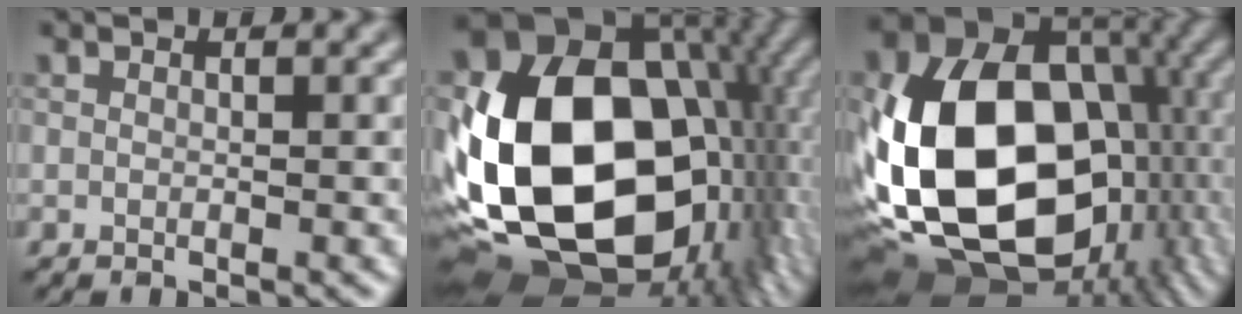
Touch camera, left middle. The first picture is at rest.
{"total": 20.7, "force": [-0.3, 15.2, 14.1], "torque": [-0.299, -0.025, 0.016]}
{"total": 20.4, "force": [-2.5, 14.5, 14.2], "torque": [-0.294, -0.025, -0.019]}